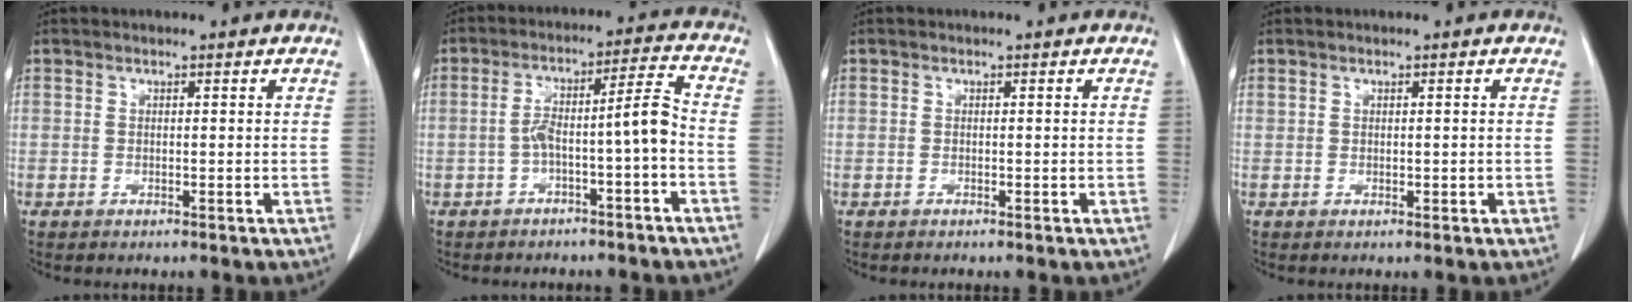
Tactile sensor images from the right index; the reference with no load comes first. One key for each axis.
{"total": 7.1, "fx": -2.2, "fy": -0.2, "fz": 6.7, "tx": -0.112, "ty": 0.033, "tz": -0.034}
{"total": 0.0}
{"total": 0.6, "fx": 0.3, "fy": 0.3, "fz": 0.5, "tx": -0.003, "ty": -0.003, "tz": 0.006}